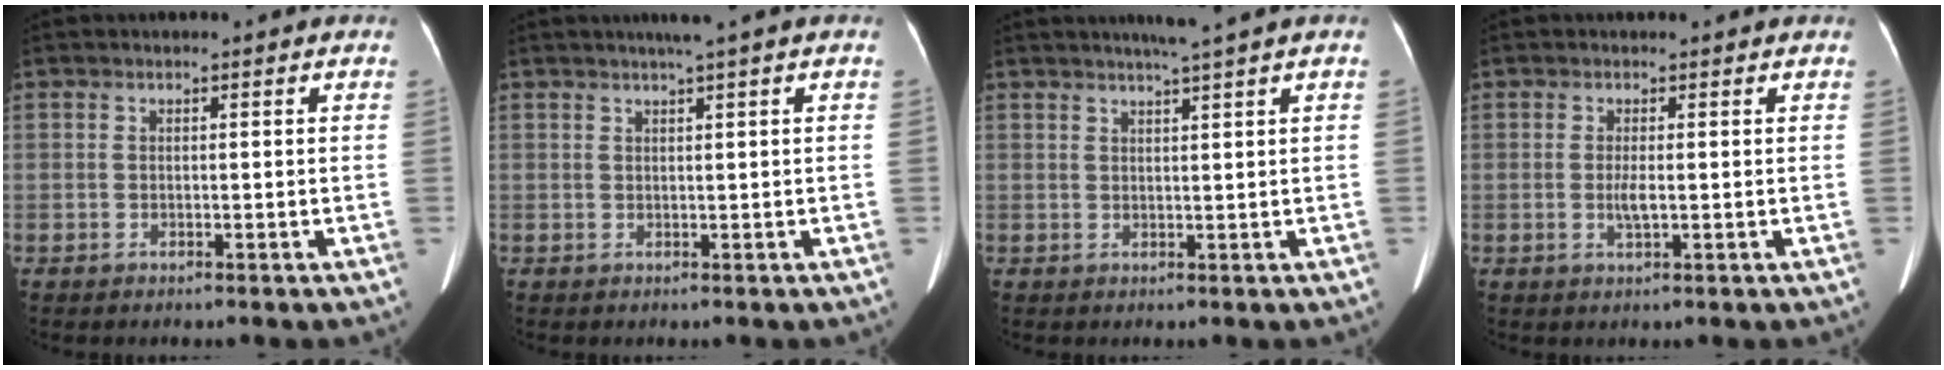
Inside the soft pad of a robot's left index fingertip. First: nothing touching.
{"total": 2.0, "force": [1.3, -0.4, 1.4], "torque": [-0.024, 0.004, 0.024]}
{"total": 3.5, "force": [2.7, -1.0, 2.0], "torque": [-0.028, 0.003, 0.046]}
{"total": 1.8, "force": [0.0, 0.2, 1.8], "torque": [-0.037, -0.001, 0.000]}